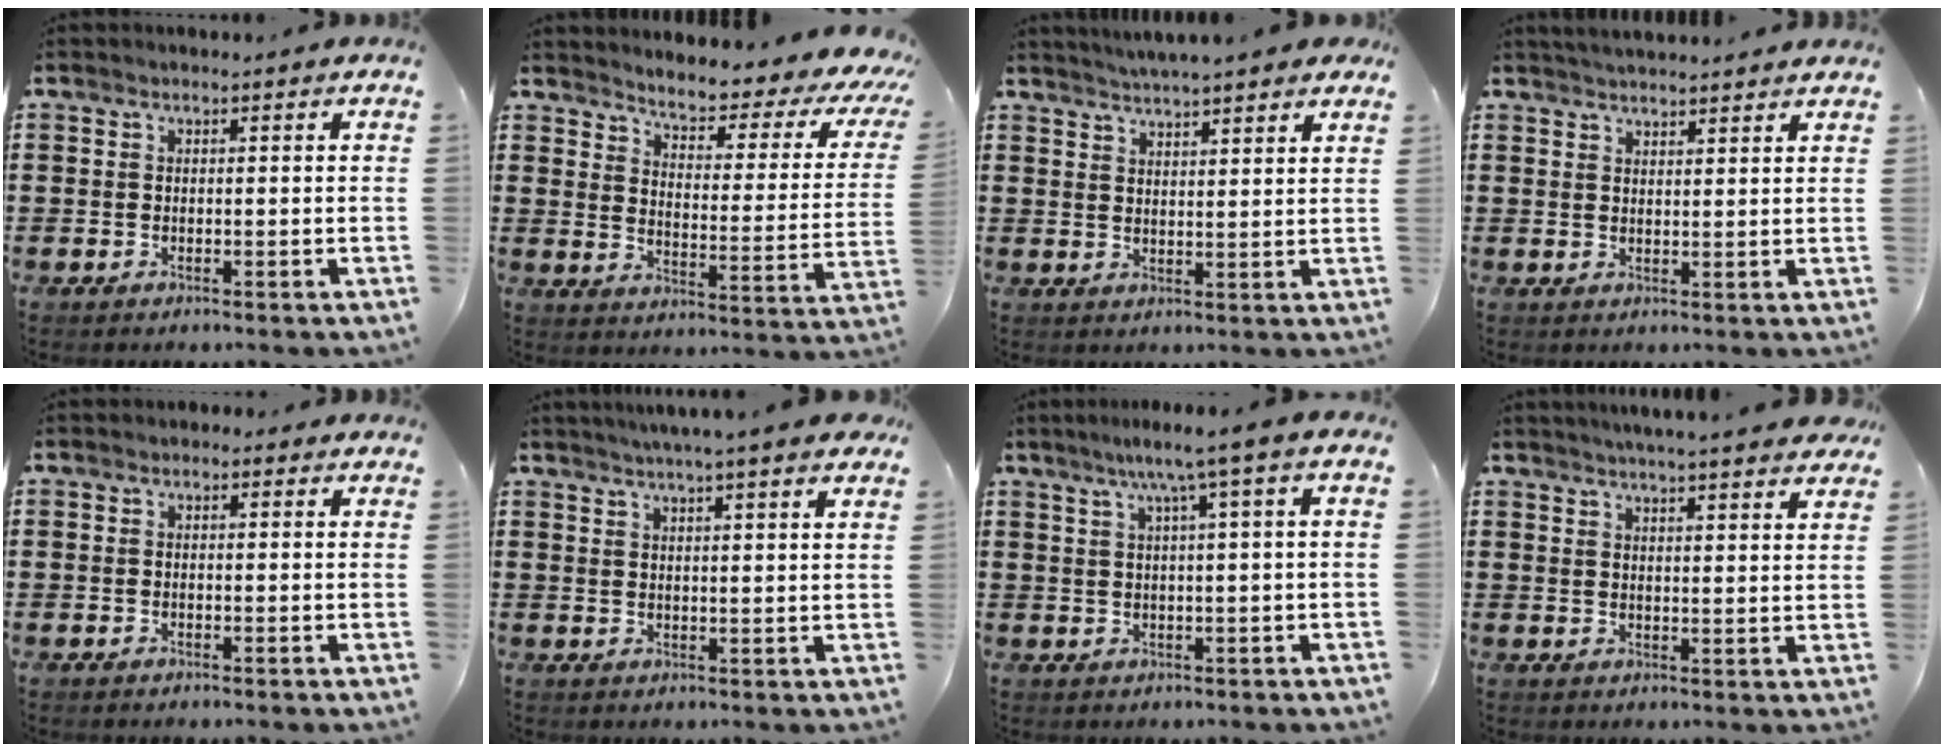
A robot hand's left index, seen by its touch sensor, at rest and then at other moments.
{"total": 3.9, "force": [3.4, 0.3, 1.9], "torque": [-0.051, -0.035, 0.044]}
{"total": 3.1, "force": [3.1, -0.3, 0.5], "torque": [-0.020, -0.010, 0.054]}
{"total": 2.6, "force": [2.6, -0.3, 0.1], "torque": [-0.007, -0.005, 0.049]}
{"total": 0.7, "force": [0.1, 0.6, 0.4], "torque": [-0.008, 0.006, 0.001]}
{"total": 3.9, "force": [3.4, -0.6, 1.7], "torque": [-0.043, -0.007, 0.060]}
{"total": 4.6, "force": [2.0, -0.7, 4.1], "torque": [-0.084, -0.001, 0.028]}
{"total": 3.9, "force": [3.8, -0.3, 0.9], "torque": [-0.031, -0.015, 0.068]}